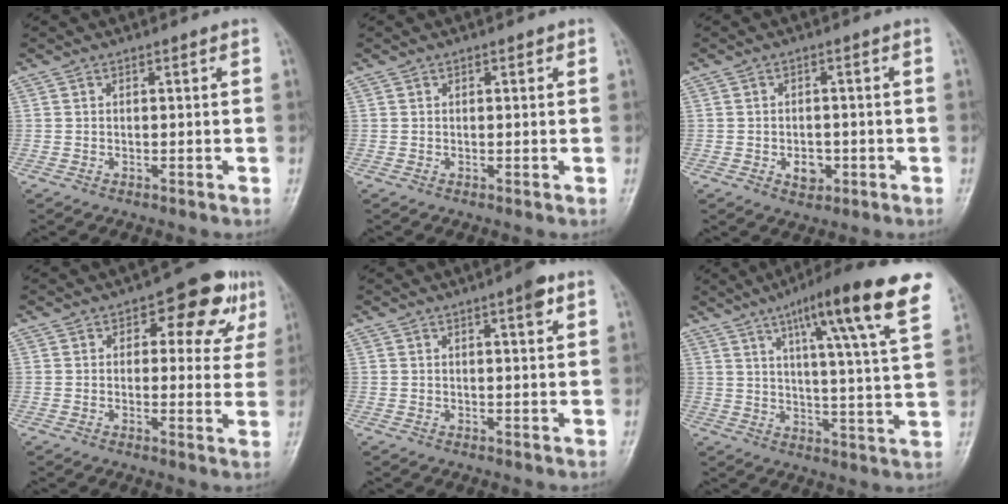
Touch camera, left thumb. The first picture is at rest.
{"total": 0.8, "force": [0.4, 0.5, 0.5], "torque": [-0.003, 0.000, 0.003]}
{"total": 3.8, "force": [-1.1, 2.8, 2.3], "torque": [-0.019, 0.005, -0.013]}
{"total": 10.0, "force": [4.4, 5.7, 7.0], "torque": [-0.036, -0.003, 0.047]}
{"total": 3.4, "force": [1.8, 0.7, 2.7], "torque": [-0.036, -0.006, 0.023]}
{"total": 19.5, "force": [10.9, 2.1, 16.1], "torque": [-0.220, -0.033, 0.151]}